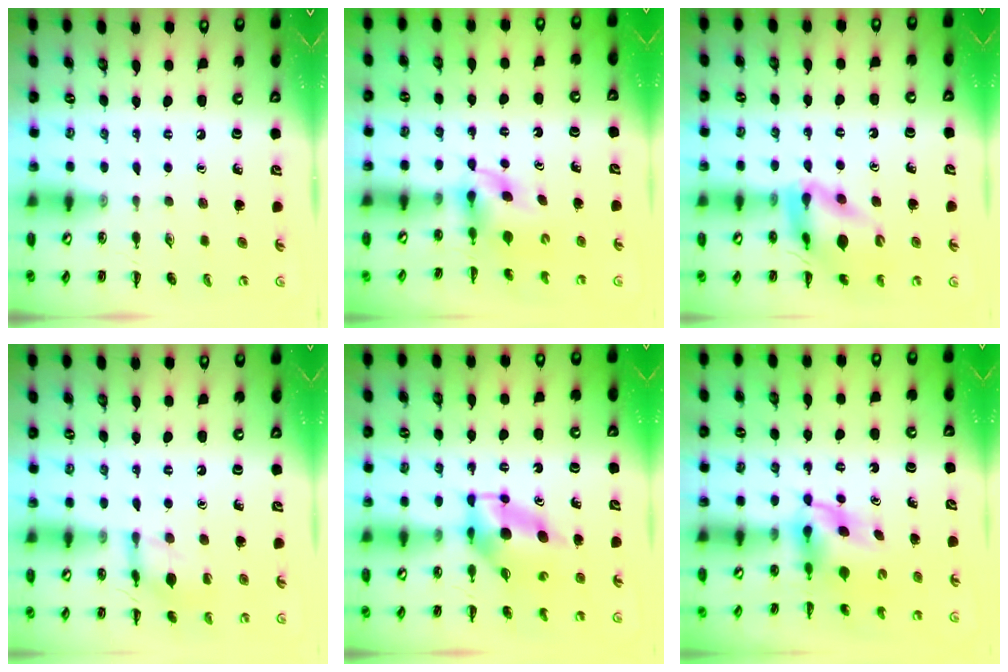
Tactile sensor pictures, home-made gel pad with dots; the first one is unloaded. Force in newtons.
{"total": 4.1, "press": 4.0, "slide": 1.0}
{"total": 12.7, "press": 12.4, "slide": 2.7}
{"total": 11.2, "press": 11.2, "slide": 0.8}
{"total": 5.7, "press": 5.6, "slide": 1.1}
{"total": 5.8, "press": 5.7, "slide": 1.0}